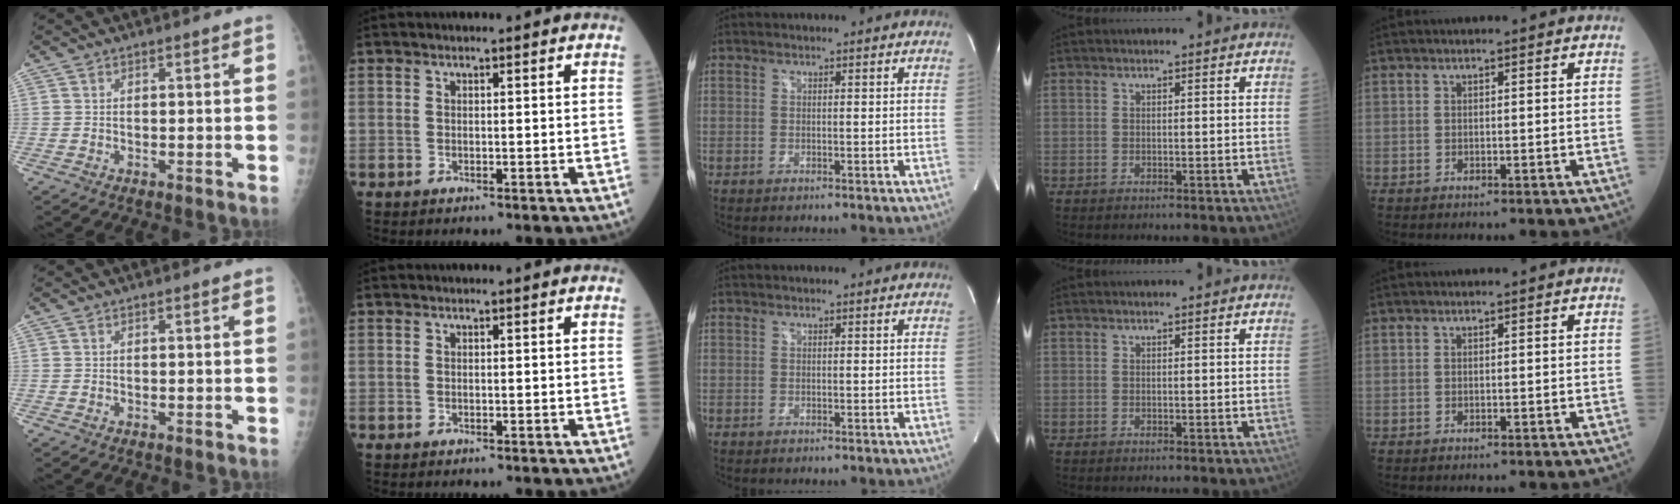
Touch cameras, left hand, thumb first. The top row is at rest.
{}